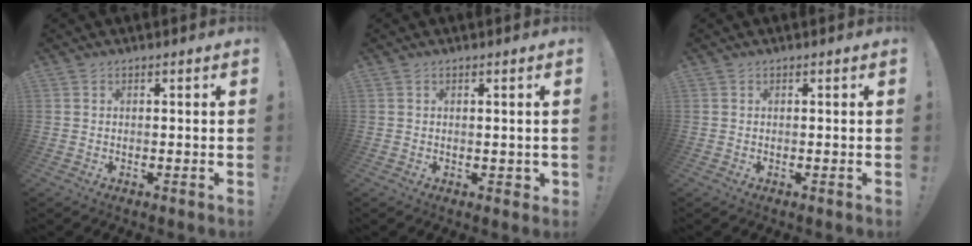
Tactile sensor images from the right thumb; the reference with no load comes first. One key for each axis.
{"total": 1.7, "fx": 0.4, "fy": 1.2, "fz": 1.1, "tx": -0.005, "ty": -0.002, "tz": 0.006}
{"total": 0.0}